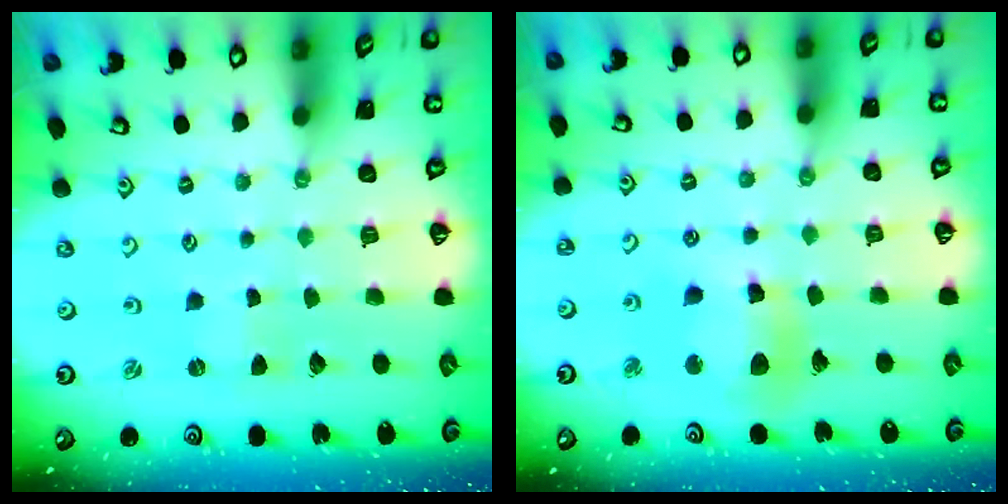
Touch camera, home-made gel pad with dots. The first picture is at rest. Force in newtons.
{"total": 10.3, "press": 10.2, "slide": 1.4}